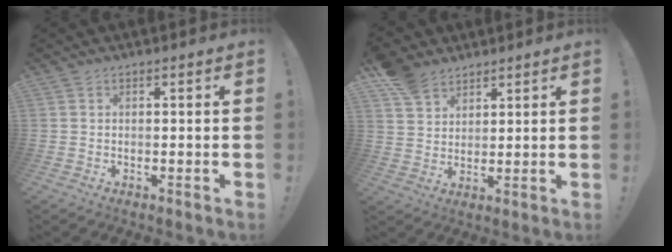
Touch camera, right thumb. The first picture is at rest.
{"total": 8.3, "force": [6.0, 5.3, 2.0], "torque": [-0.031, -0.031, 0.120]}